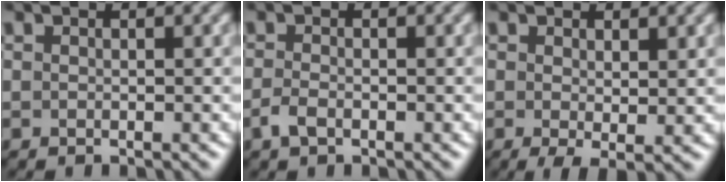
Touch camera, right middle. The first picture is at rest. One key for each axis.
{"total": 1.4, "fx": -0.8, "fy": 0.7, "fz": 1.0, "tx": -0.025, "ty": -0.002, "tz": -0.018}
{"total": 1.9, "fx": 0.1, "fy": 0.5, "fz": 1.8, "tx": -0.032, "ty": -0.008, "tz": 0.005}